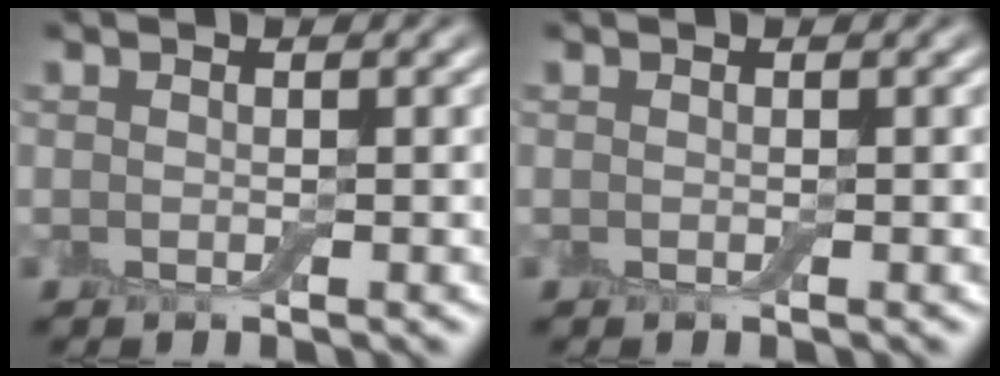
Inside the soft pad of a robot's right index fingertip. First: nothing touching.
{"total": 0.0}